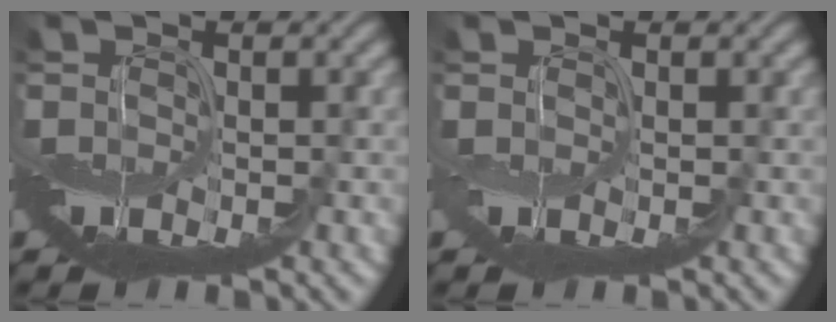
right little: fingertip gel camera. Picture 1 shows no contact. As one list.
[{"total": 0.6, "force": [0.6, -0.2, -0.1], "torque": [0.002, 0.001, 0.010]}]